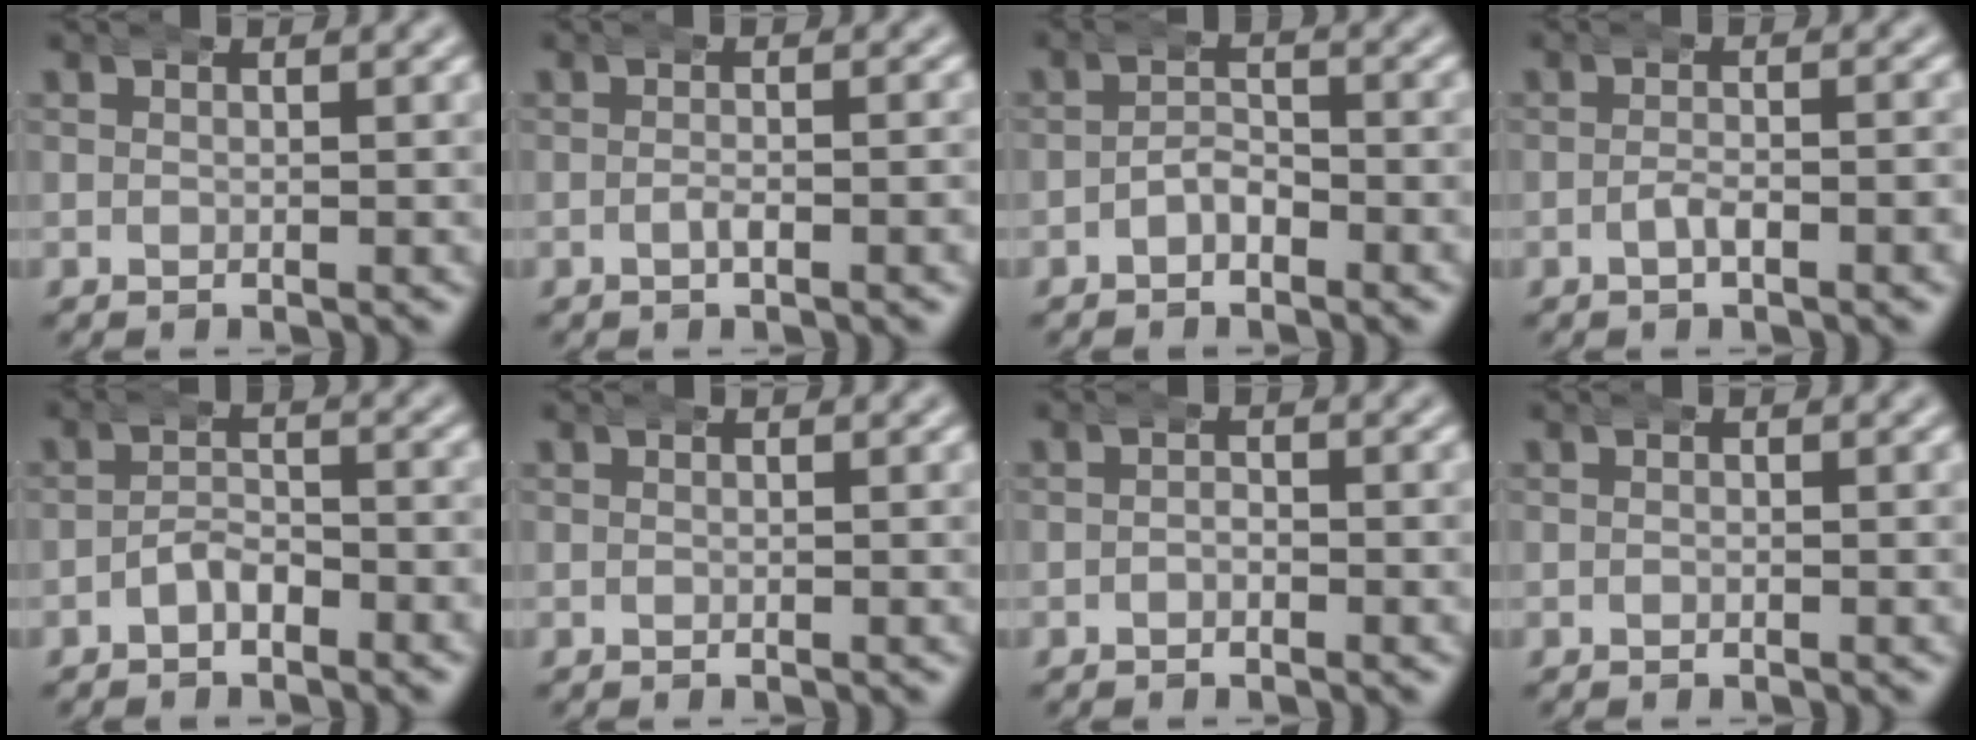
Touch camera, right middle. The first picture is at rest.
{"total": 1.5, "force": [-0.9, 0.3, 1.1], "torque": [-0.017, -0.001, -0.019]}
{"total": 2.4, "force": [-2.1, 1.0, 0.4], "torque": [0.007, -0.001, -0.040]}
{"total": 1.9, "force": [-1.4, 0.2, 1.3], "torque": [-0.023, -0.002, -0.024]}
{"total": 2.7, "force": [-2.4, 1.1, 0.6], "torque": [0.003, 0.003, -0.046]}
{"total": 0.0}
{"total": 0.8, "force": [-0.6, 0.4, 0.4], "torque": [0.001, 0.000, -0.014]}
{"total": 0.0}